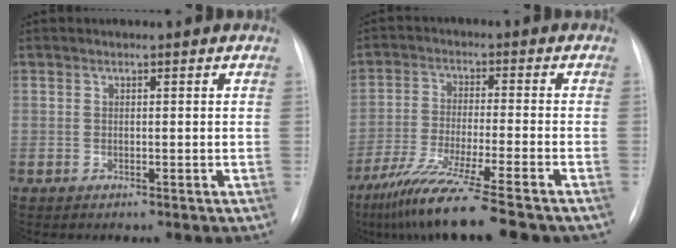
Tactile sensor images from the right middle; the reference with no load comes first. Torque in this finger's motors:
{"motor_torque": [1.10, -1.04, 0.28, 0.19]}